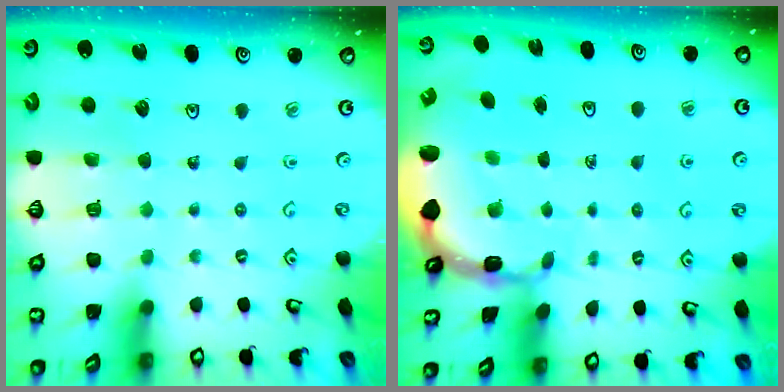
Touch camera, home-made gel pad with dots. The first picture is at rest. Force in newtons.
{"total": 2.2, "press": 2.0, "slide": 1.0}